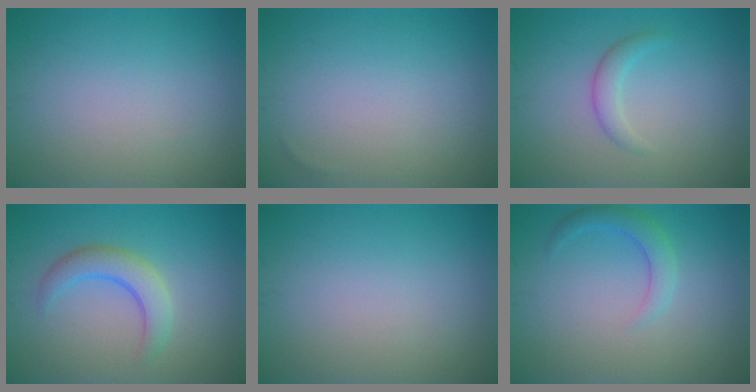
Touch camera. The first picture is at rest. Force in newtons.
{"total": 0.0}
{"total": 1.7, "press": 1.7, "slide": 0.1}
{"total": 3.4, "press": 3.4, "slide": 0.1}
{"total": 0.0}
{"total": 2.2, "press": 2.1, "slide": 0.2}